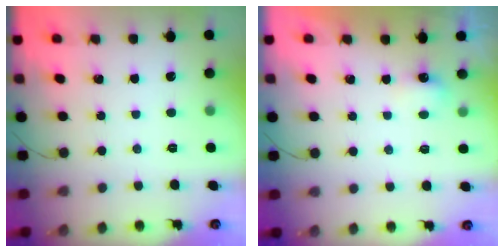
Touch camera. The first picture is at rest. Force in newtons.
{"total": 3.0, "press": 2.9, "slide": 1.0}